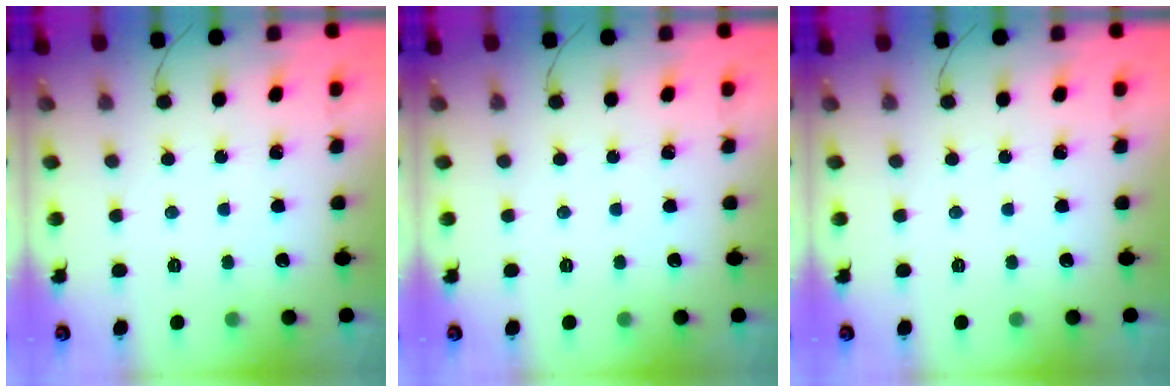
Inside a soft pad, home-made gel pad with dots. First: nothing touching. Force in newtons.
{"total": 0.0}
{"total": 0.0}